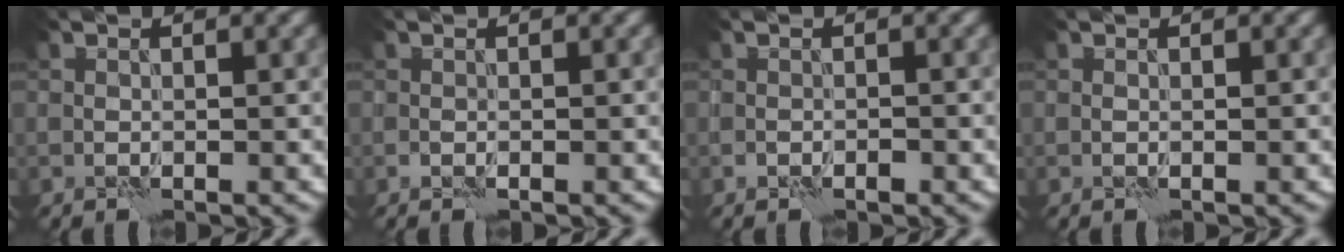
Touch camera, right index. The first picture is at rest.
{"total": 0.8, "force": [-0.5, 0.3, 0.6], "torque": [-0.013, 0.000, -0.010]}
{"total": 1.2, "force": [-0.8, 0.6, 0.8], "torque": [-0.014, 0.001, -0.016]}
{"total": 0.0}